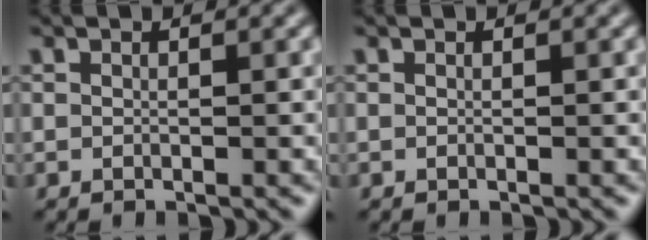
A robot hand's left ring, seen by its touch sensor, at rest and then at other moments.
{"total": 0.0}